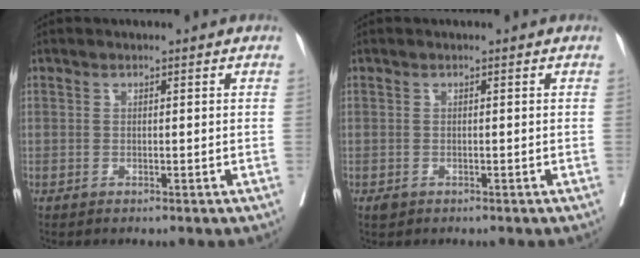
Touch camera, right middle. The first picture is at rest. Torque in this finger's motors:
{"motor_torque": [0.25, -0.19, 0.00, 0.00]}